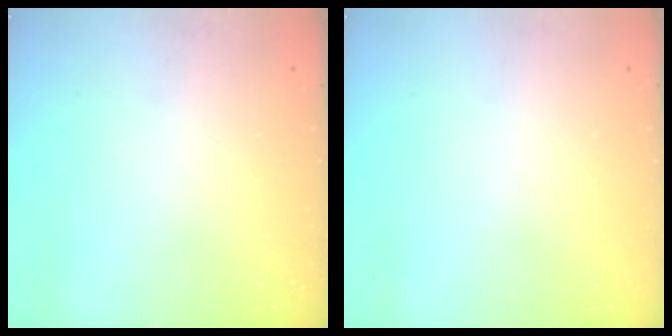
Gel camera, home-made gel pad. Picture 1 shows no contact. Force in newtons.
{"total": 0.0}